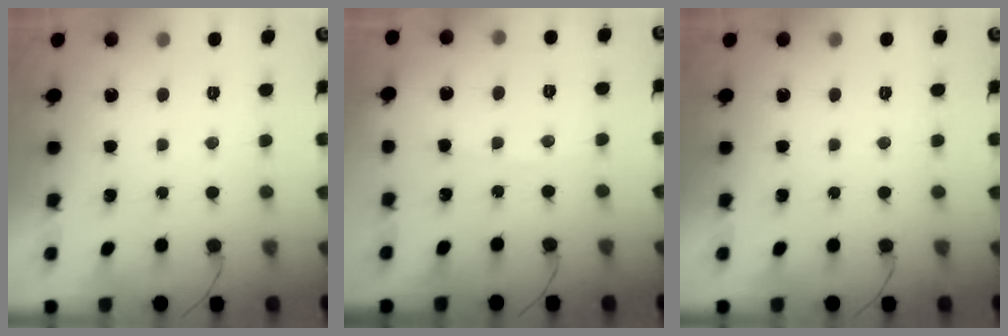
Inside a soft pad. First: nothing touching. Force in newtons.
{"total": 2.0, "press": 2.0, "slide": 0.4}
{"total": 0.0}